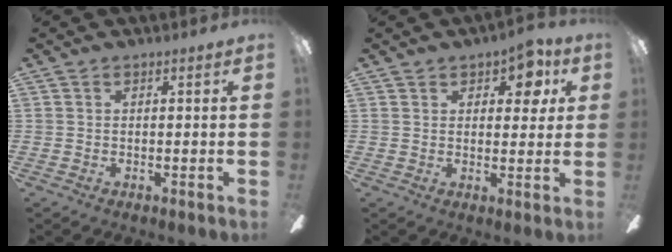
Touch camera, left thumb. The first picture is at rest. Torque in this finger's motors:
{"motor_torque": [0.22, 0.30, 0.03, -0.06, 0.00]}